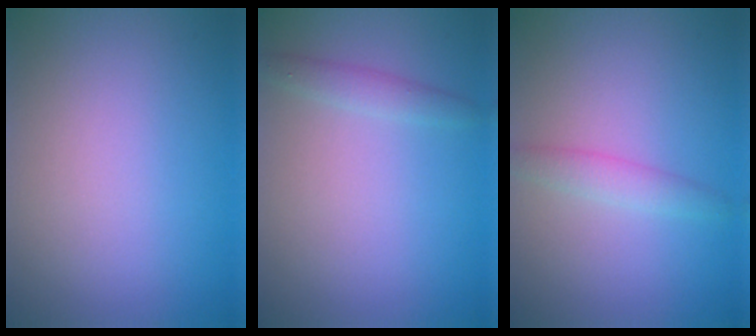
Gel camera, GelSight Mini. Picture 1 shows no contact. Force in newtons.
{"total": 1.5, "press": 1.5, "slide": 0.0}
{"total": 1.9, "press": 1.9, "slide": 0.1}